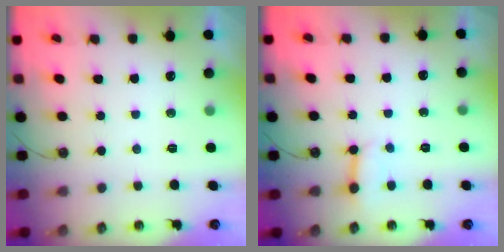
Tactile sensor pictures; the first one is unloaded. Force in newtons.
{"total": 3.3, "press": 3.3, "slide": 0.5}